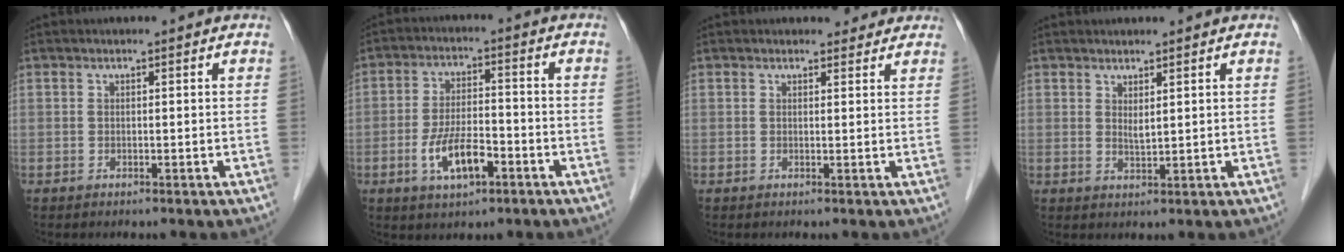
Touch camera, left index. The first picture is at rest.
{"total": 7.7, "force": [-3.4, 2.8, 6.4], "torque": [-0.128, 0.003, -0.058]}
{"total": 2.4, "force": [2.2, 1.1, 0.2], "torque": [0.001, 0.002, 0.019]}
{"total": 1.5, "force": [0.8, 0.3, 1.2], "torque": [-0.026, -0.006, 0.018]}